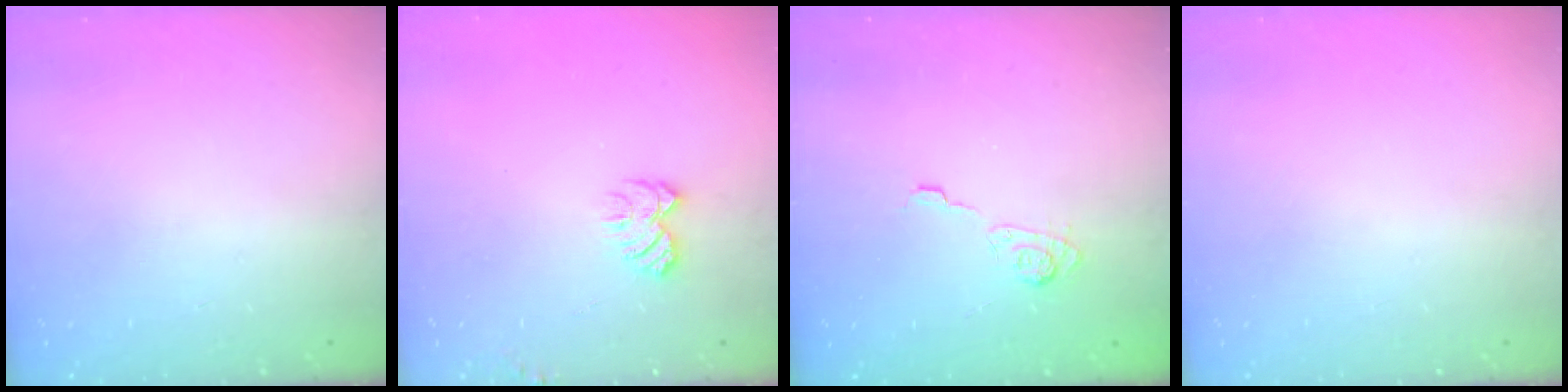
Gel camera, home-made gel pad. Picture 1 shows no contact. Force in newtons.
{"total": 5.5, "press": 5.4, "slide": 0.5}
{"total": 4.2, "press": 3.8, "slide": 1.6}
{"total": 0.0}